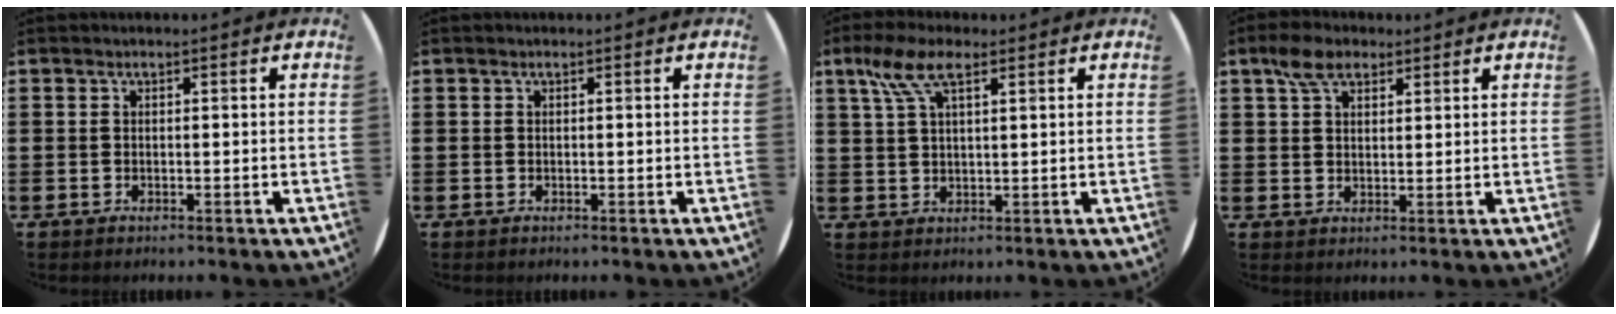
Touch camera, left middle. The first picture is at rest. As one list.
[{"total": 0.0}, {"total": 6.1, "force": [3.3, 2.3, 4.6], "torque": [-0.098, 0.012, 0.058]}, {"total": 4.5, "force": [3.2, 2.4, 2.2], "torque": [-0.041, 0.008, 0.057]}]